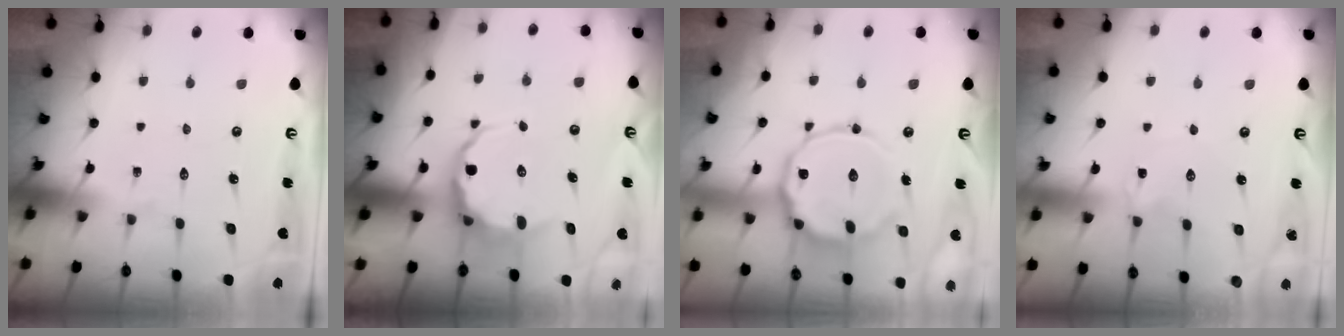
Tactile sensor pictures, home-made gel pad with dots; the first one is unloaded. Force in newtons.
{"total": 9.3, "press": 9.1, "slide": 2.3}
{"total": 14.2, "press": 14.2, "slide": 1.0}
{"total": 2.6, "press": 2.6, "slide": 0.5}